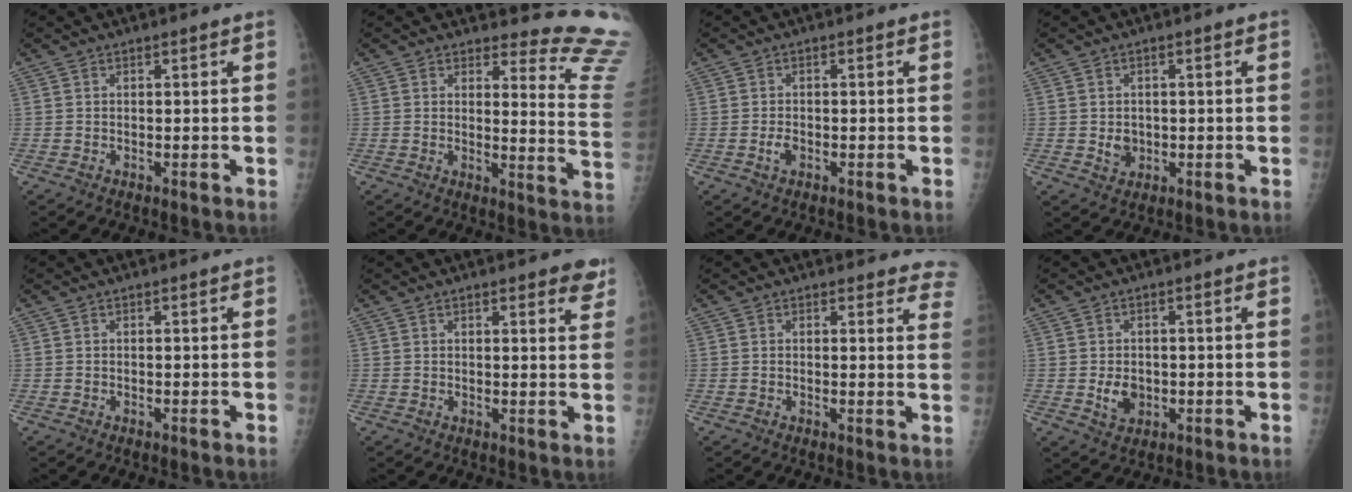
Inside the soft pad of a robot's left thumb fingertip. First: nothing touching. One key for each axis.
{"total": 15.1, "fx": 14.9, "fy": 2.3, "fz": 1.4, "tx": 0.033, "ty": -0.185, "tz": 0.126}
{"total": 1.9, "fx": -0.7, "fy": 1.2, "fz": 1.3, "tx": -0.025, "ty": 0.004, "tz": -0.014}
{"total": 3.0, "fx": -0.3, "fy": 2.6, "fz": 1.6, "tx": -0.011, "ty": 0.001, "tz": 0.002}
{"total": 0.0}
{"total": 5.3, "fx": 3.7, "fy": 1.7, "fz": 3.3, "tx": -0.014, "ty": -0.014, "tz": 0.038}
{"total": 8.0, "fx": 7.5, "fy": 2.6, "fz": 1.1, "tx": 0.041, "ty": -0.033, "tz": 0.045}
{"total": 4.2, "fx": -0.6, "fy": 3.2, "fz": 2.7, "tx": -0.033, "ty": -0.001, "tz": -0.004}